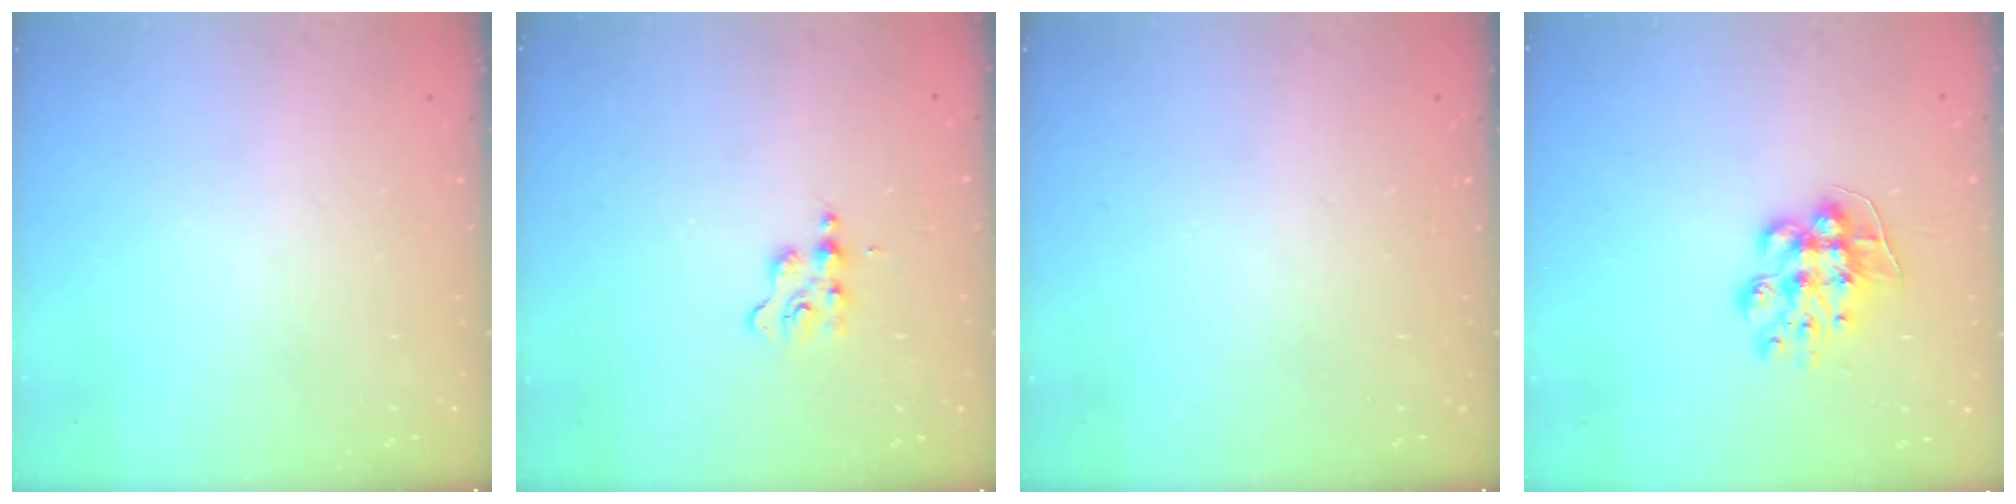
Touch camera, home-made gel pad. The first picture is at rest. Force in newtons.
{"total": 1.8, "press": 1.7, "slide": 0.3}
{"total": 0.0}
{"total": 9.9, "press": 9.9, "slide": 0.8}